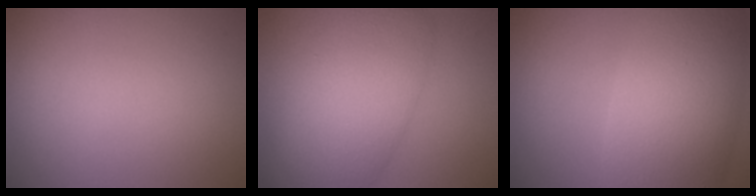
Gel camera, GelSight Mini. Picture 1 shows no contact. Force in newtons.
{"total": 7.9, "press": 7.9, "slide": 0.6}
{"total": 10.7, "press": 10.7, "slide": 0.6}